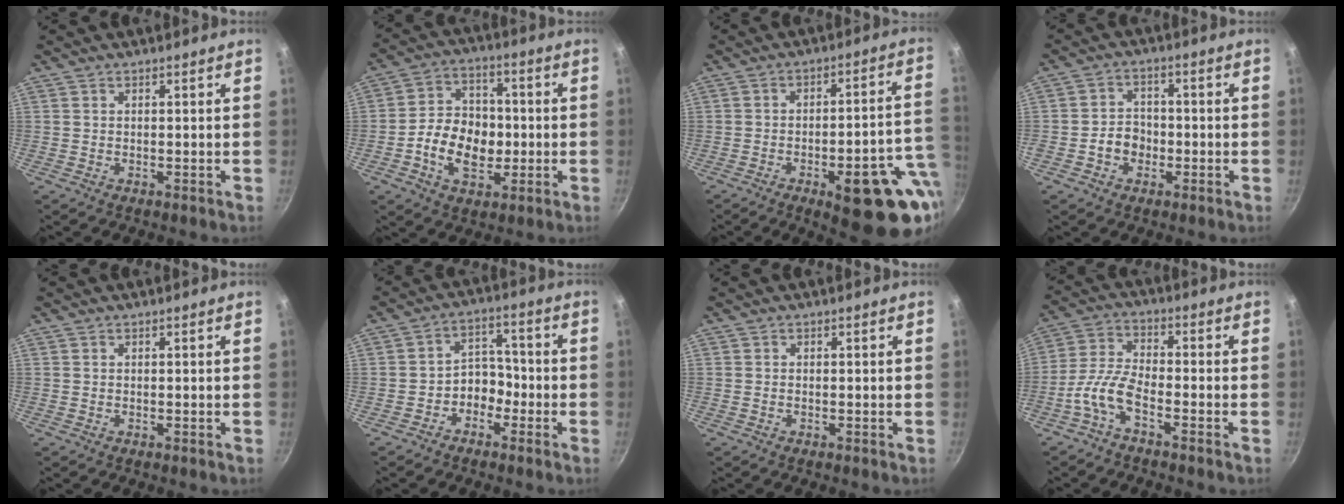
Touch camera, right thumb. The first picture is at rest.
{"total": 12.5, "force": [-2.4, 8.9, 8.3], "torque": [-0.115, 0.023, -0.049]}
{"total": 18.6, "force": [-6.7, 6.3, 16.1], "torque": [-0.147, 0.028, -0.085]}
{"total": 5.1, "force": [-1.7, 4.2, 2.4], "torque": [-0.015, 0.020, -0.034]}
{"total": 0.0}
{"total": 5.7, "force": [-2.9, 4.2, 2.5], "torque": [0.002, 0.044, -0.054]}
{"total": 0.0}
{"total": 6.7, "force": [-3.8, 2.2, 5.0], "torque": [-0.117, 0.030, -0.088]}